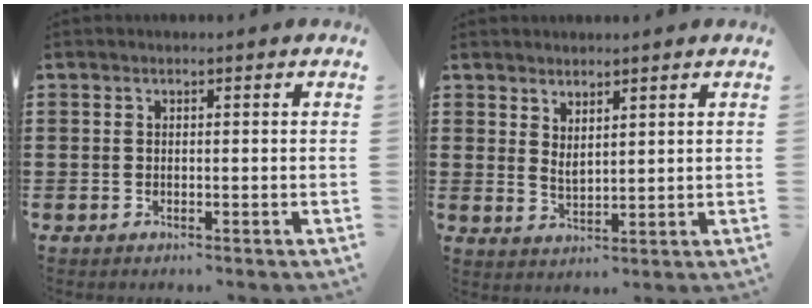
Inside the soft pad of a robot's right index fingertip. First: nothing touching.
{"total": 2.1, "force": [1.9, 0.6, 0.7], "torque": [-0.017, 0.000, 0.036]}